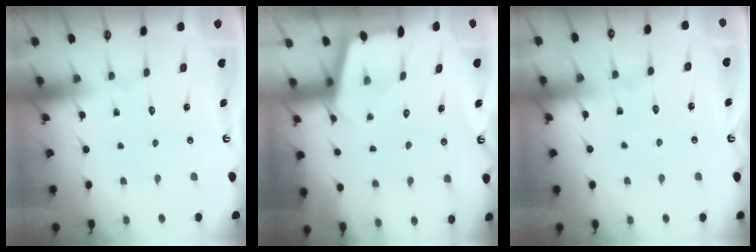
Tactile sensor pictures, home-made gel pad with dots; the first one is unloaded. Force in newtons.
{"total": 2.6, "press": 2.5, "slide": 0.3}
{"total": 3.5, "press": 3.5, "slide": 0.5}